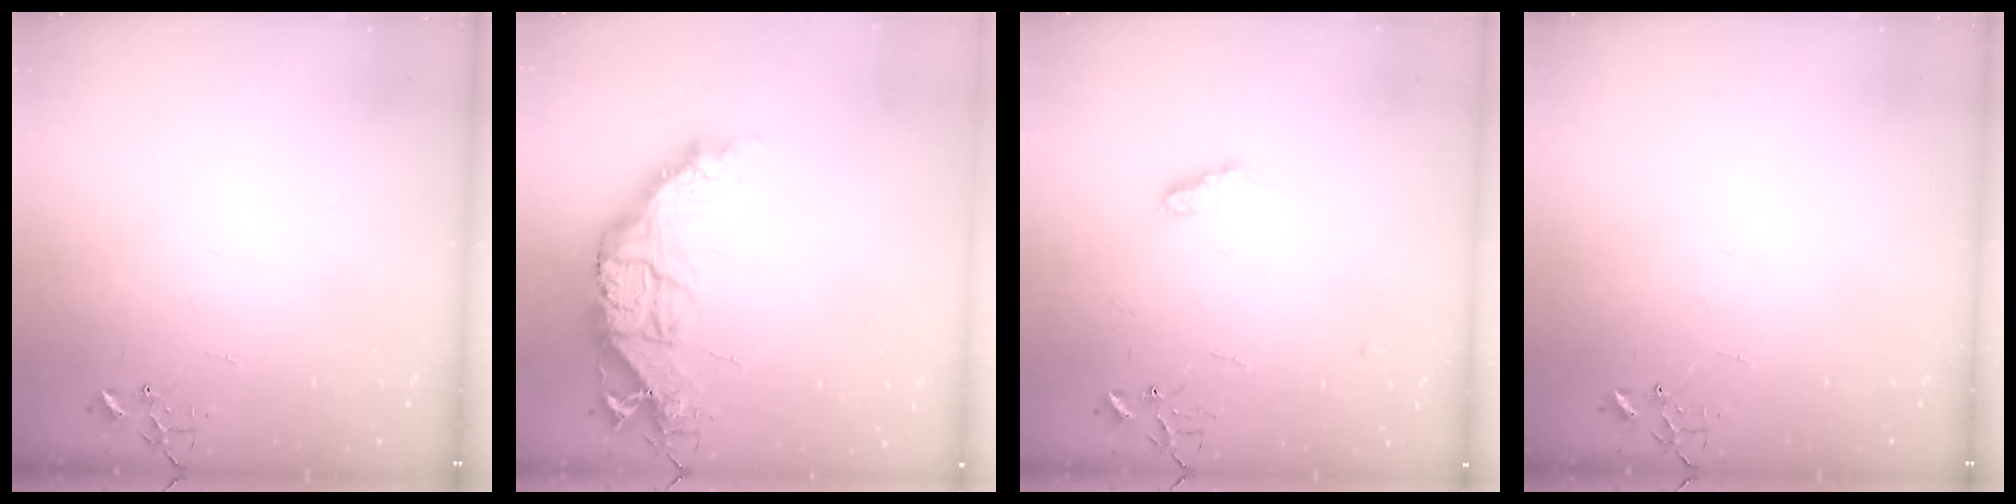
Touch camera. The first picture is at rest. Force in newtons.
{"total": 16.7, "press": 16.6, "slide": 1.4}
{"total": 8.0, "press": 7.9, "slide": 1.1}
{"total": 0.0}